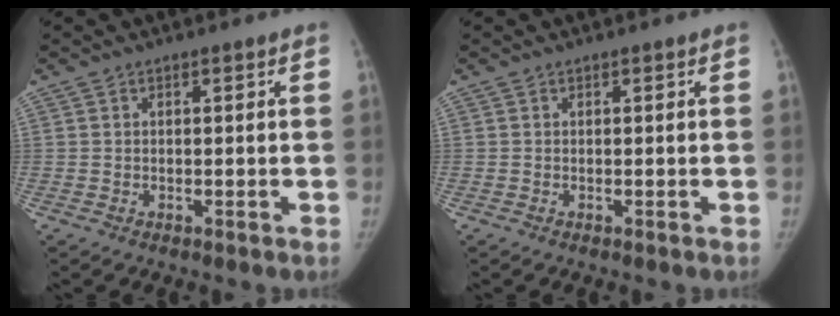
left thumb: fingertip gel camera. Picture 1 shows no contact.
{"total": 0.0}